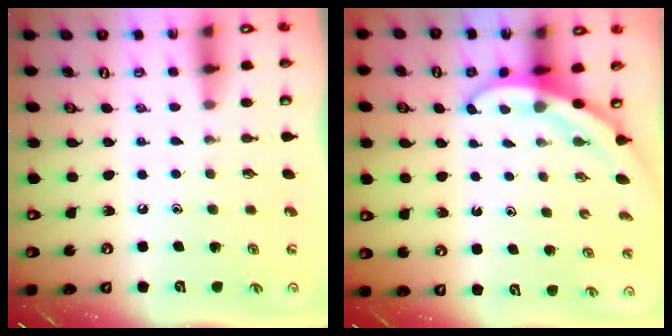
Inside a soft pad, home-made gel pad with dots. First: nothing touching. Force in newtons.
{"total": 3.1, "press": 3.1, "slide": 0.2}